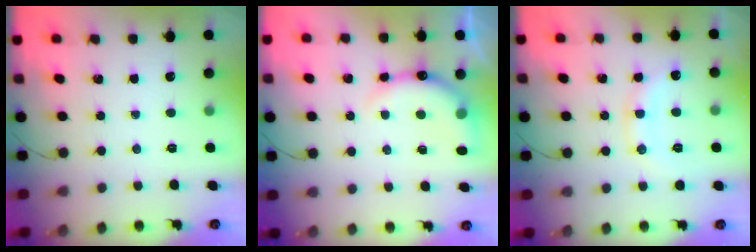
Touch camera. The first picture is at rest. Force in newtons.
{"total": 9.6, "press": 9.6, "slide": 0.3}
{"total": 10.6, "press": 10.6, "slide": 0.1}